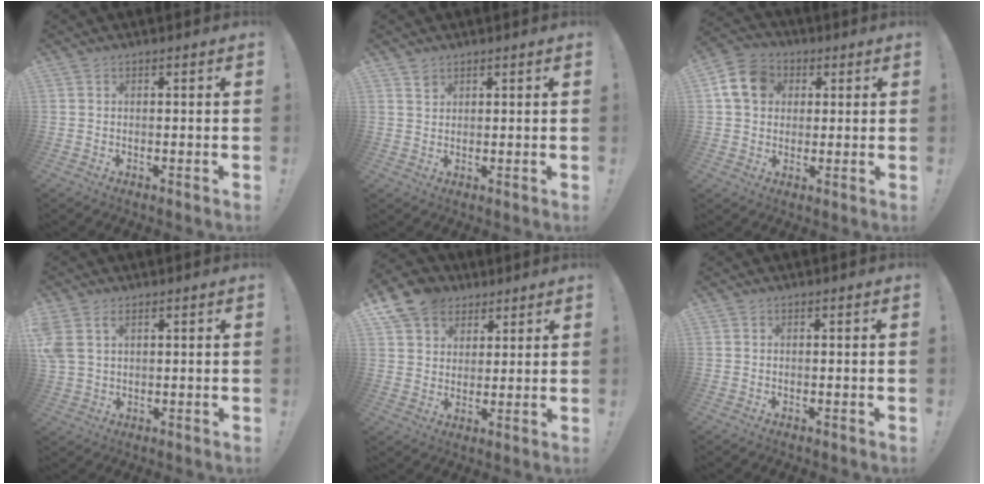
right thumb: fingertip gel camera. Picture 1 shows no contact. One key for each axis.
{"total": 1.8, "fx": 1.5, "fy": 1.0, "fz": 0.5, "tx": 0.003, "ty": -0.012, "tz": 0.025}
{"total": 11.5, "fx": 3.1, "fy": 9.4, "fz": 5.9, "tx": -0.099, "ty": 0.012, "tz": 0.069}
{"total": 5.3, "fx": 2.4, "fy": 3.5, "fz": 3.1, "tx": -0.061, "ty": -0.007, "tz": 0.050}
{"total": 10.7, "fx": 6.0, "fy": 8.3, "fz": 2.9, "tx": -0.049, "ty": -0.033, "tz": 0.121}
{"total": 0.0}